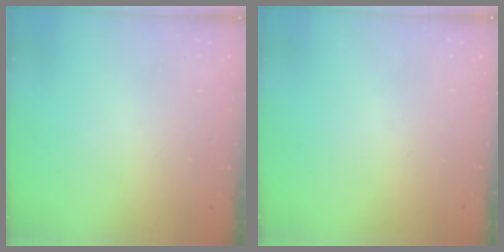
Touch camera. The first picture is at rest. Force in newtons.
{"total": 0.0}